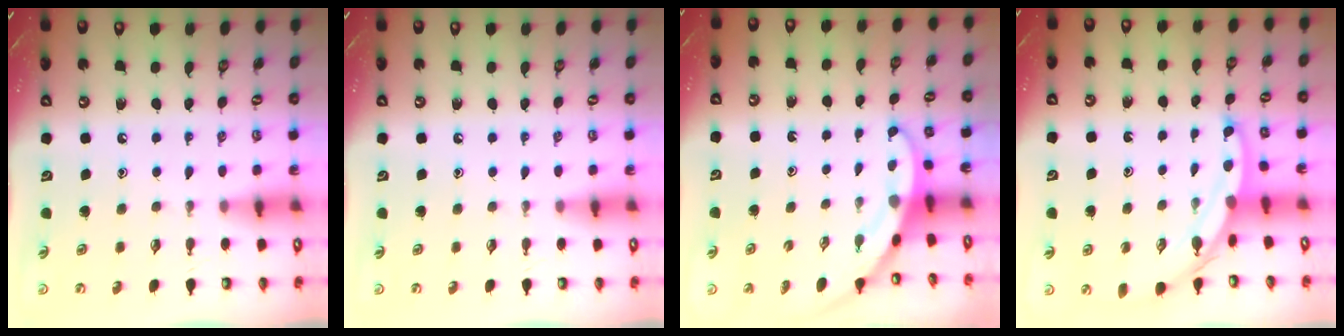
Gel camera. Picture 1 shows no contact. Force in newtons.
{"total": 0.0}
{"total": 3.3, "press": 3.3, "slide": 0.1}
{"total": 5.6, "press": 5.5, "slide": 0.4}